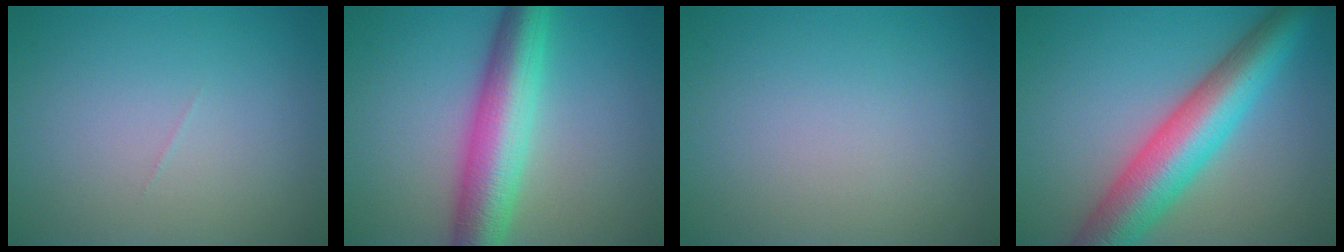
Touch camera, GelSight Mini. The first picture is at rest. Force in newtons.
{"total": 7.9, "press": 7.9, "slide": 0.1}
{"total": 0.0}
{"total": 9.0, "press": 9.0, "slide": 0.2}